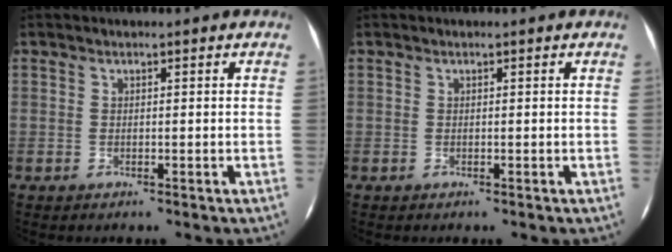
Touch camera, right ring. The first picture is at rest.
{"total": 0.0}